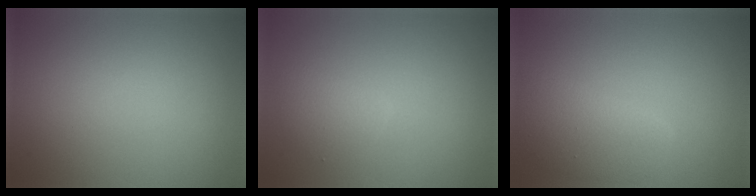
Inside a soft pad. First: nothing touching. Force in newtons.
{"total": 1.9, "press": 1.9, "slide": 0.0}
{"total": 3.6, "press": 3.6, "slide": 0.2}